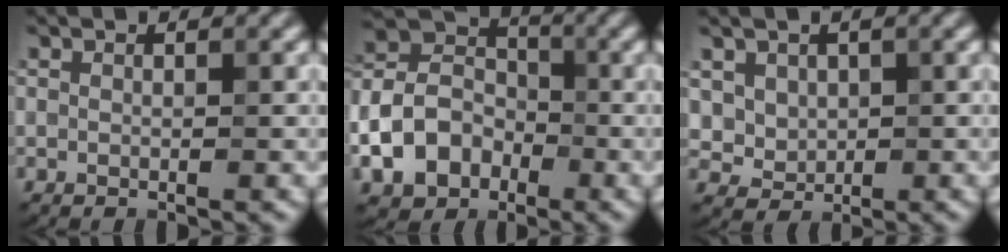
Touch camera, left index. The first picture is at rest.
{"total": 6.7, "force": [-2.7, 5.0, 3.7], "torque": [-0.074, 0.006, -0.057]}
{"total": 2.9, "force": [1.1, 2.3, 1.2], "torque": [-0.032, -0.003, 0.035]}